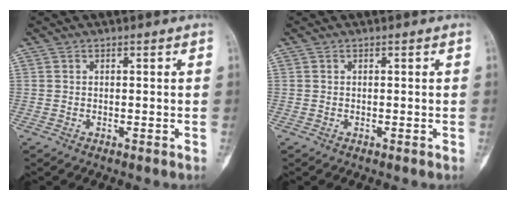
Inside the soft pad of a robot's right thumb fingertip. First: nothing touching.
{"total": 0.0}